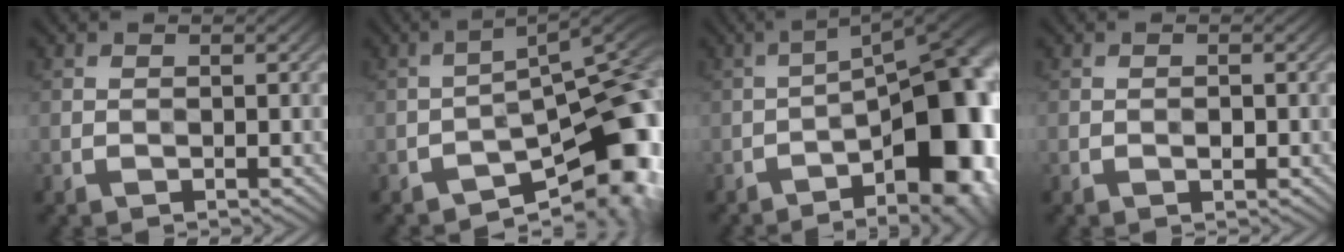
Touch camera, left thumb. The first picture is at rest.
{"total": 12.0, "force": [-6.3, 4.3, 9.2], "torque": [-0.115, 0.001, -0.104]}
{"total": 17.3, "force": [-6.4, 6.3, 14.8], "torque": [-0.171, 0.021, -0.089]}
{"total": 0.9, "force": [-0.3, 0.4, 0.8], "torque": [-0.010, 0.002, -0.004]}